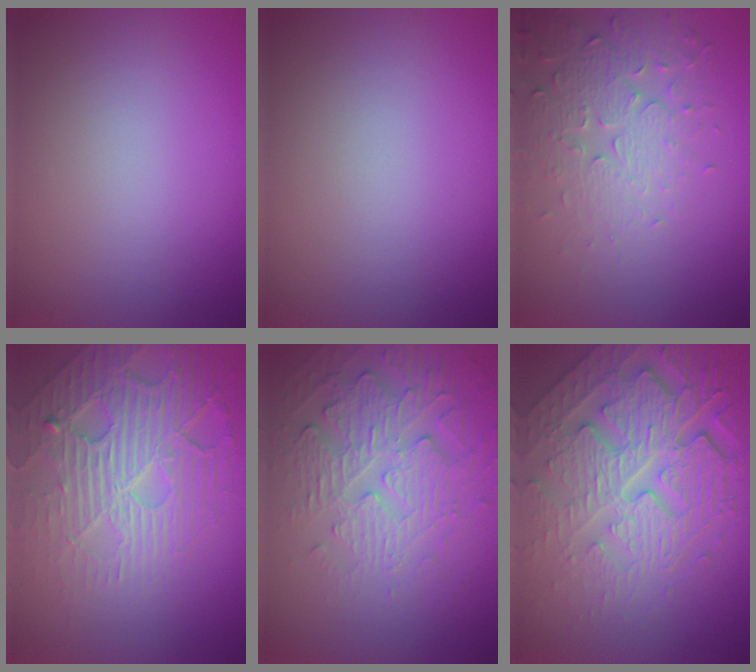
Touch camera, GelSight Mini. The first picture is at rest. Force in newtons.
{"total": 0.0}
{"total": 4.1, "press": 3.9, "slide": 1.2}
{"total": 7.6, "press": 5.4, "slide": 5.4}
{"total": 5.7, "press": 3.7, "slide": 4.3}
{"total": 8.2, "press": 5.8, "slide": 5.7}